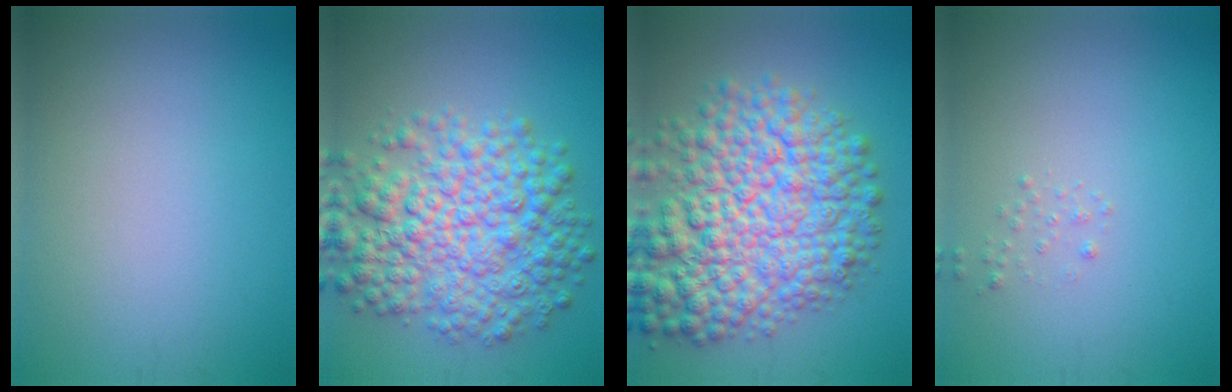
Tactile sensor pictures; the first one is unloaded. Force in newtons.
{"total": 8.8, "press": 8.8, "slide": 0.1}
{"total": 11.6, "press": 11.6, "slide": 0.4}
{"total": 0.6, "press": 0.6, "slide": 0.0}